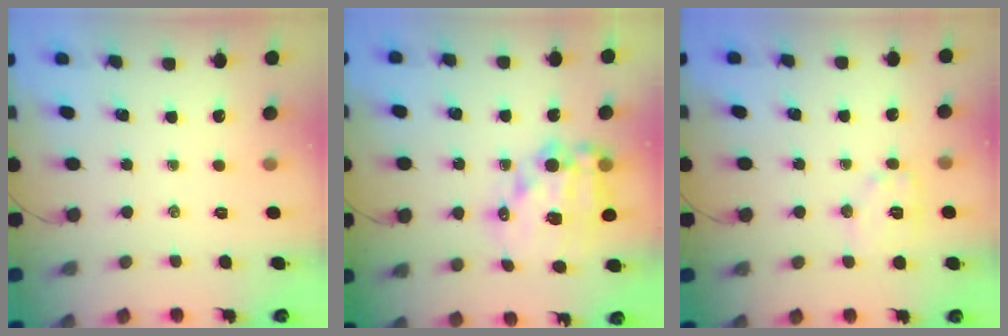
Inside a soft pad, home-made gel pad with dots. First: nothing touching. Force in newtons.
{"total": 16.4, "press": 16.1, "slide": 3.3}
{"total": 9.0, "press": 9.0, "slide": 0.2}